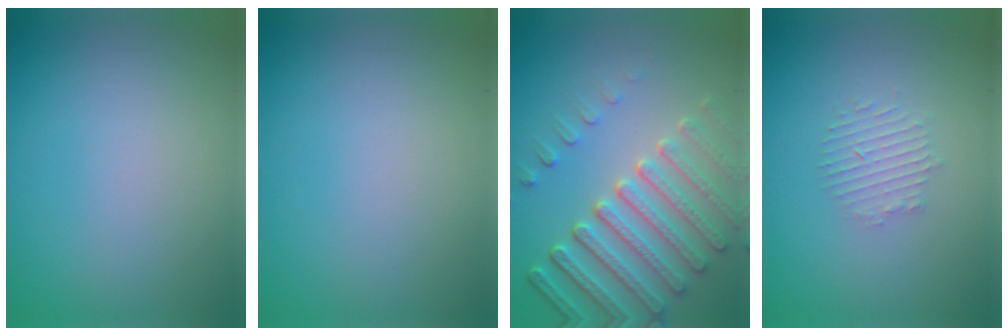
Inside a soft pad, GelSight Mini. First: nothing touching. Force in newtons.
{"total": 0.0}
{"total": 6.7, "press": 5.4, "slide": 4.1}
{"total": 1.8, "press": 1.7, "slide": 0.4}